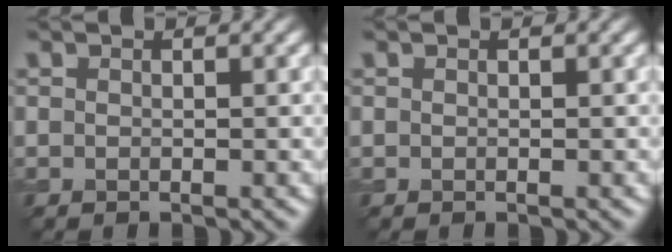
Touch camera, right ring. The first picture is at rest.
{"total": 0.0}